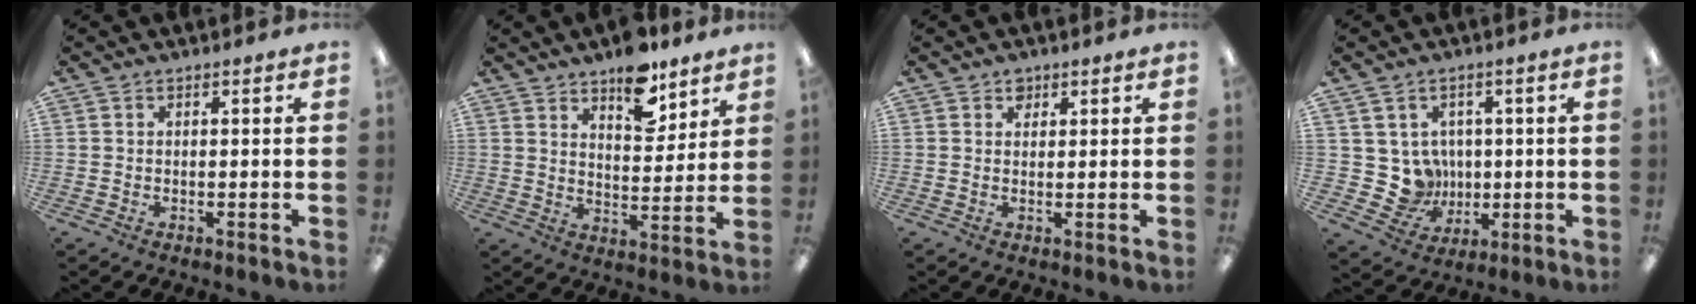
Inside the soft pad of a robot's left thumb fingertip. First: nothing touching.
{"total": 10.5, "force": [7.9, 4.7, 5.0], "torque": [-0.058, -0.049, 0.135]}
{"total": 1.9, "force": [1.3, 1.3, 0.5], "torque": [-0.004, -0.002, 0.023]}
{"total": 8.2, "force": [0.9, 7.9, 2.1], "torque": [-0.054, -0.006, 0.029]}